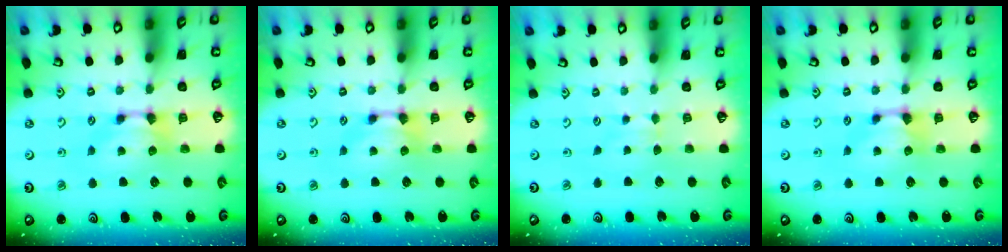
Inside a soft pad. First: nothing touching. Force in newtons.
{"total": 0.0}
{"total": 3.5, "press": 3.4, "slide": 0.5}
{"total": 0.0}